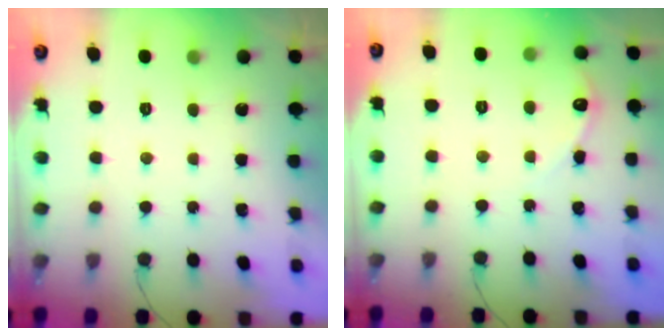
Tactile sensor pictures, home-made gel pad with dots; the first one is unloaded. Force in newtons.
{"total": 4.8, "press": 4.8, "slide": 0.5}